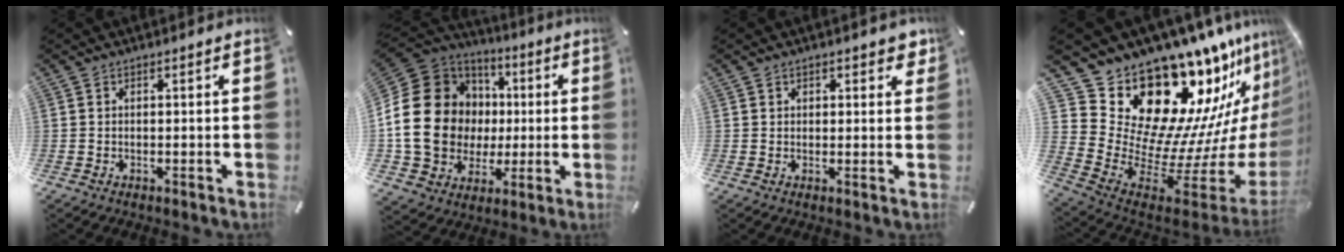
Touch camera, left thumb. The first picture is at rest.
{"total": 23.1, "force": [1.1, 19.8, 11.9], "torque": [-0.246, -0.006, 0.048]}
{"total": 2.5, "force": [1.5, 1.8, 0.9], "torque": [0.005, -0.003, 0.022]}
{"total": 24.1, "force": [16.6, 13.0, 11.6], "torque": [-0.166, -0.200, 0.337]}